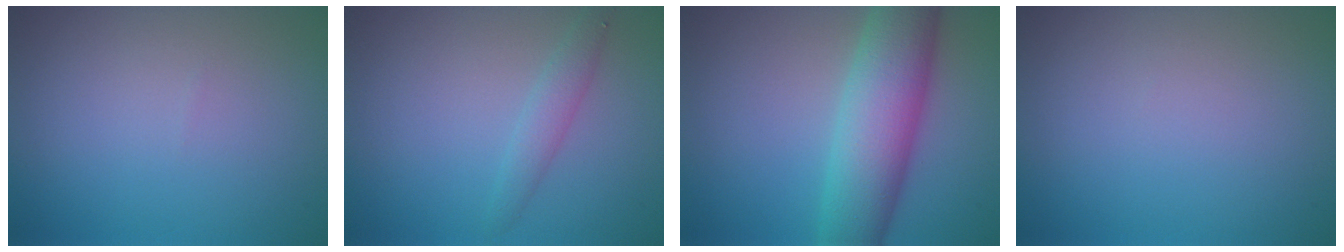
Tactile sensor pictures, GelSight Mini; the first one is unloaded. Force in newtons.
{"total": 1.6, "press": 1.6, "slide": 0.0}
{"total": 8.3, "press": 8.3, "slide": 0.1}
{"total": 0.0}